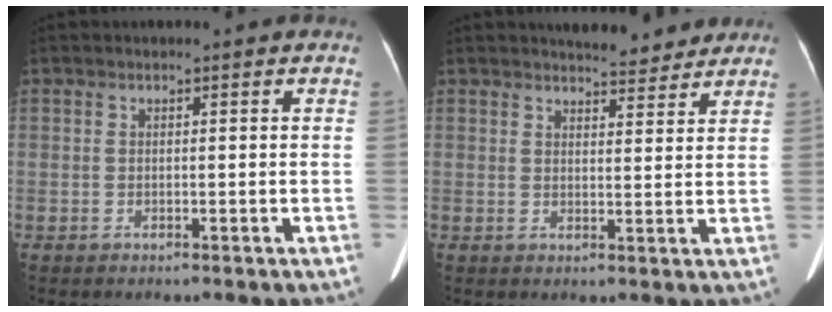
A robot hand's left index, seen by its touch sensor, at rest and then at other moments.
{"total": 5.8, "force": [5.5, 1.3, 1.2], "torque": [-0.018, 0.000, 0.066]}